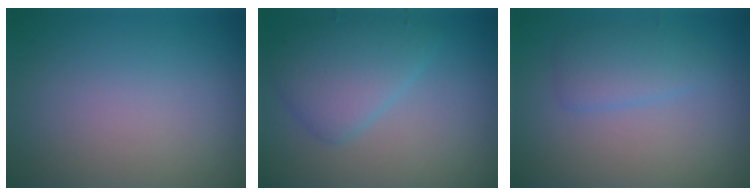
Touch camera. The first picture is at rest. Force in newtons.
{"total": 3.9, "press": 3.9, "slide": 0.1}
{"total": 2.3, "press": 2.3, "slide": 0.2}